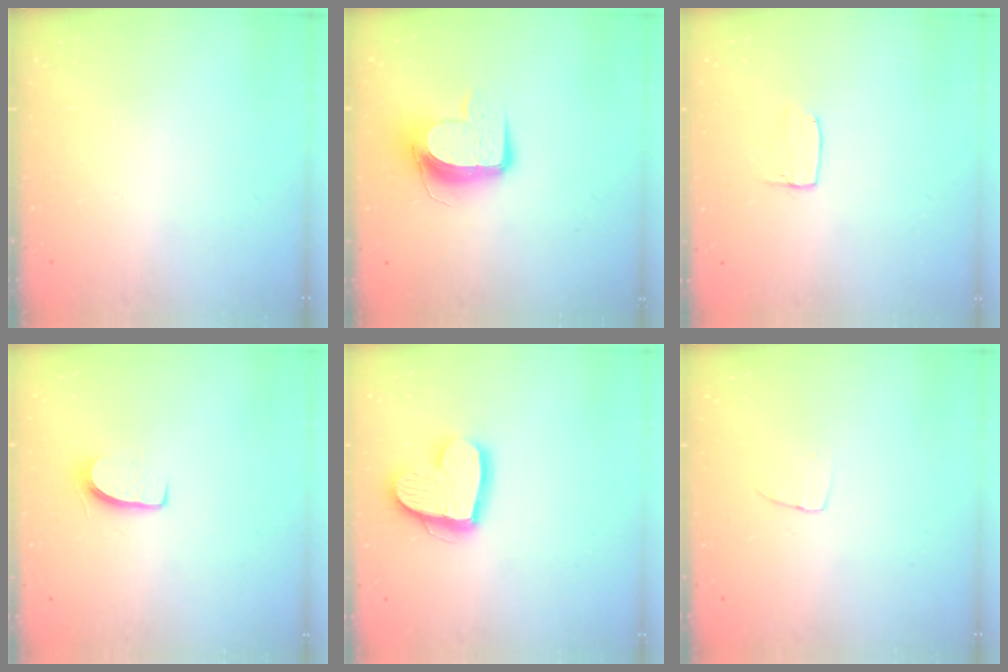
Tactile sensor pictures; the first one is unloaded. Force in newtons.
{"total": 10.8, "press": 10.8, "slide": 1.0}
{"total": 3.6, "press": 3.6, "slide": 0.3}
{"total": 6.7, "press": 6.7, "slide": 0.5}
{"total": 16.0, "press": 16.0, "slide": 1.5}
{"total": 2.9, "press": 2.9, "slide": 0.1}